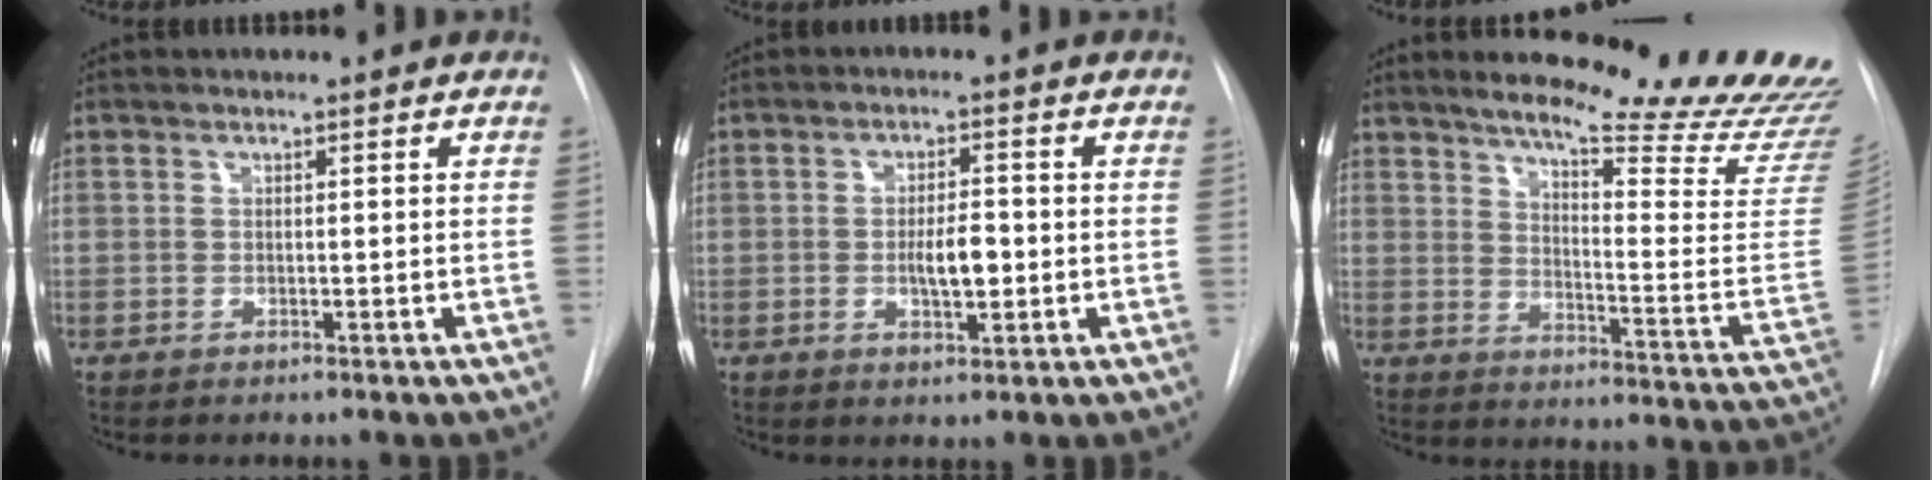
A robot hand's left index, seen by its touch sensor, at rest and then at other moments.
{"total": 4.5, "force": [-1.1, 1.4, 4.2], "torque": [-0.068, -0.006, -0.015]}
{"total": 25.0, "force": [21.2, 1.6, 13.1], "torque": [-0.184, -0.116, 0.259]}